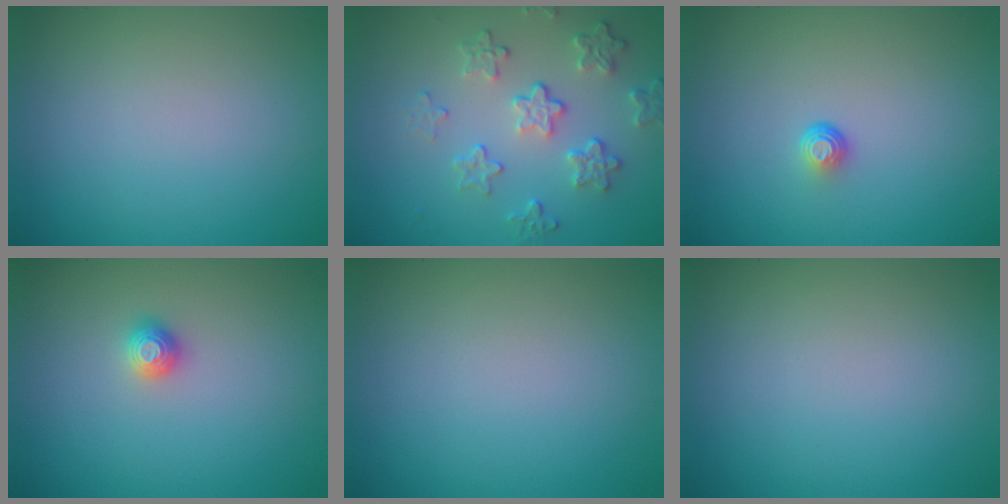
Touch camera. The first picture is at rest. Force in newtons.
{"total": 4.1, "press": 3.2, "slide": 2.6}
{"total": 1.0, "press": 0.6, "slide": 0.8}
{"total": 1.2, "press": 1.1, "slide": 0.2}
{"total": 0.0}
{"total": 0.0}